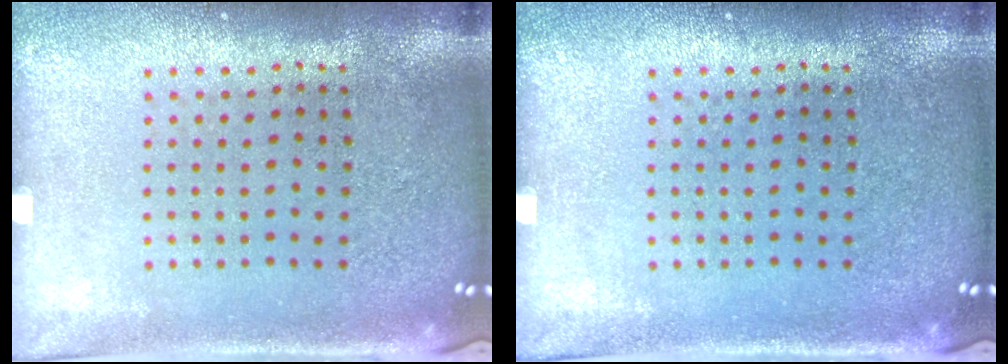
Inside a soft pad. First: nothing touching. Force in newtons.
{"total": 0.0}